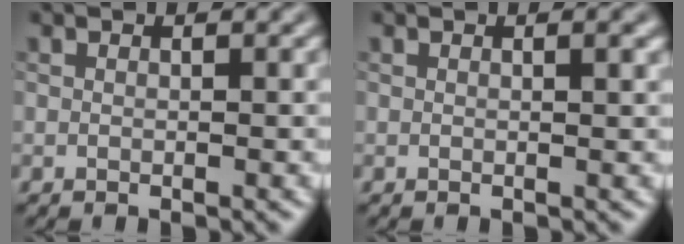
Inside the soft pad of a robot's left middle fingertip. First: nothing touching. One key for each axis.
{"total": 1.0, "fx": 0.4, "fy": 0.2, "fz": 0.9, "tx": -0.011, "ty": 0.000, "tz": 0.005}